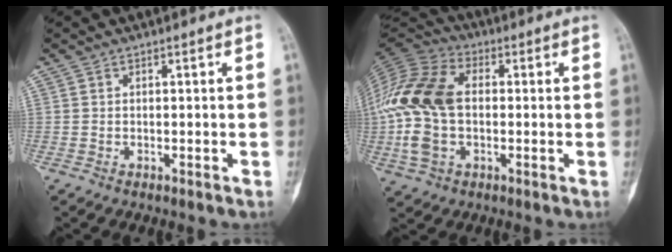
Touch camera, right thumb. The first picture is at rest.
{"total": 17.5, "force": [-0.2, 11.0, 13.6], "torque": [-0.296, 0.020, -0.009]}